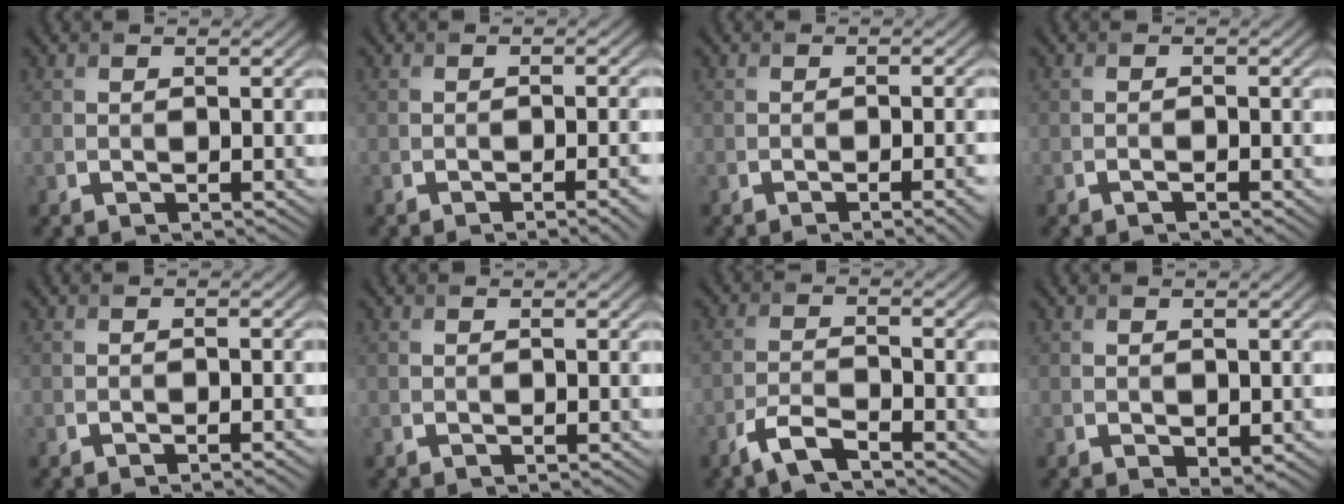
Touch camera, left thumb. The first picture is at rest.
{"total": 3.6, "force": [-1.8, 0.9, 3.0], "torque": [-0.035, 0.005, -0.024]}
{"total": 3.2, "force": [-1.6, 0.8, 2.7], "torque": [-0.033, 0.005, -0.022]}
{"total": 0.7, "force": [-0.6, 0.1, 0.3], "torque": [-0.004, 0.001, -0.010]}
{"total": 1.3, "force": [-0.9, 0.3, 0.9], "torque": [-0.007, 0.004, -0.018]}
{"total": 0.0}
{"total": 3.9, "force": [-3.0, 0.9, 2.4], "torque": [-0.055, 0.000, -0.069]}
{"total": 1.4, "force": [-0.3, 0.9, 1.0], "torque": [-0.014, -0.007, 0.006]}